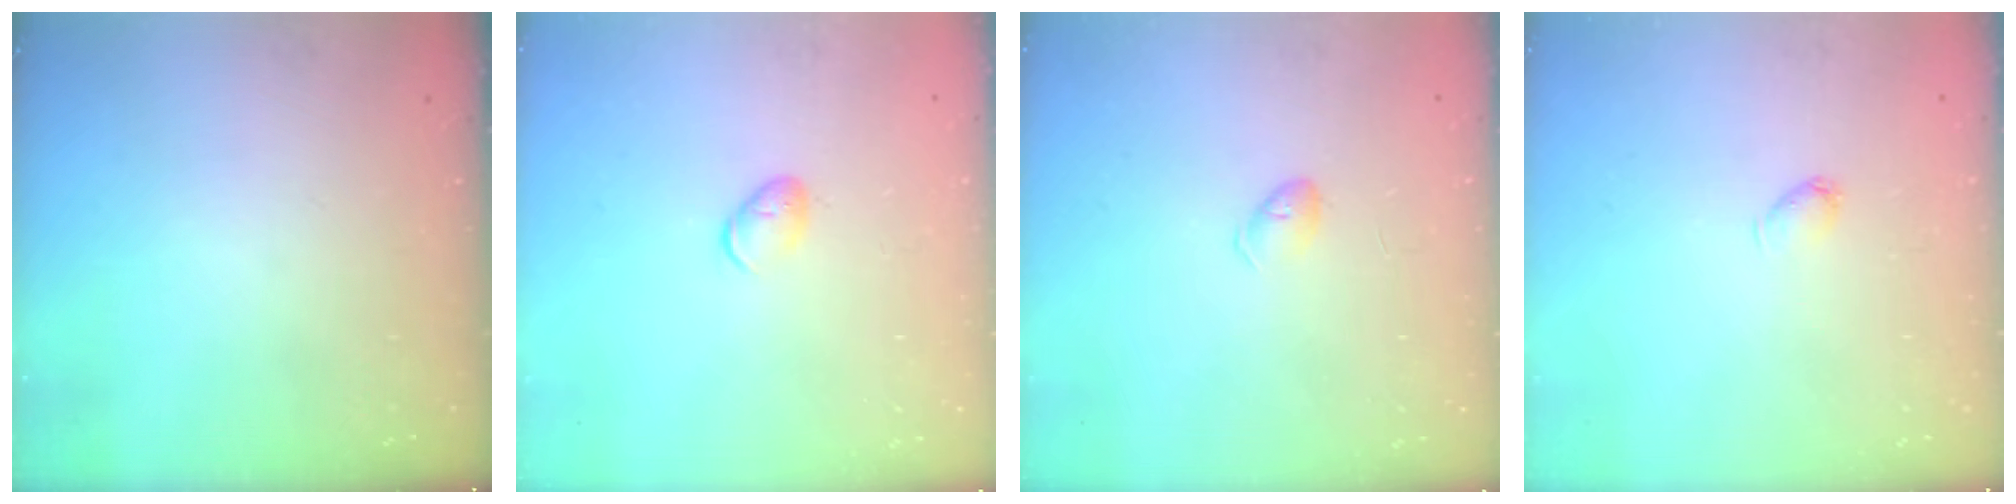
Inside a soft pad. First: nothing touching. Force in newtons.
{"total": 6.2, "press": 6.1, "slide": 0.7}
{"total": 5.3, "press": 5.2, "slide": 0.9}
{"total": 2.5, "press": 2.4, "slide": 0.4}